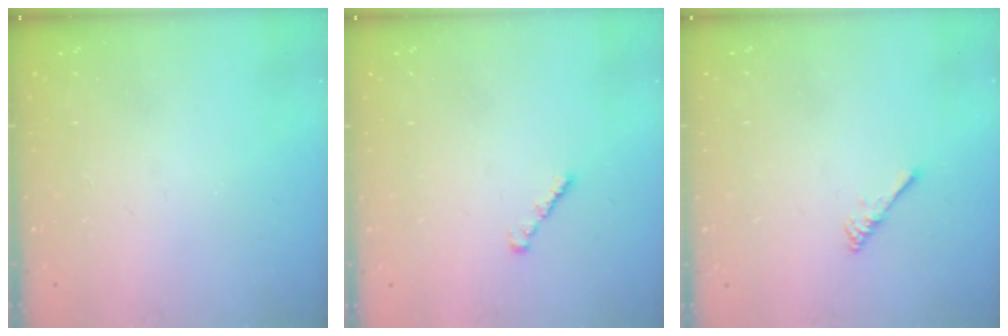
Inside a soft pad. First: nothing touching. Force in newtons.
{"total": 1.6, "press": 1.5, "slide": 0.5}
{"total": 2.5, "press": 2.5, "slide": 0.4}